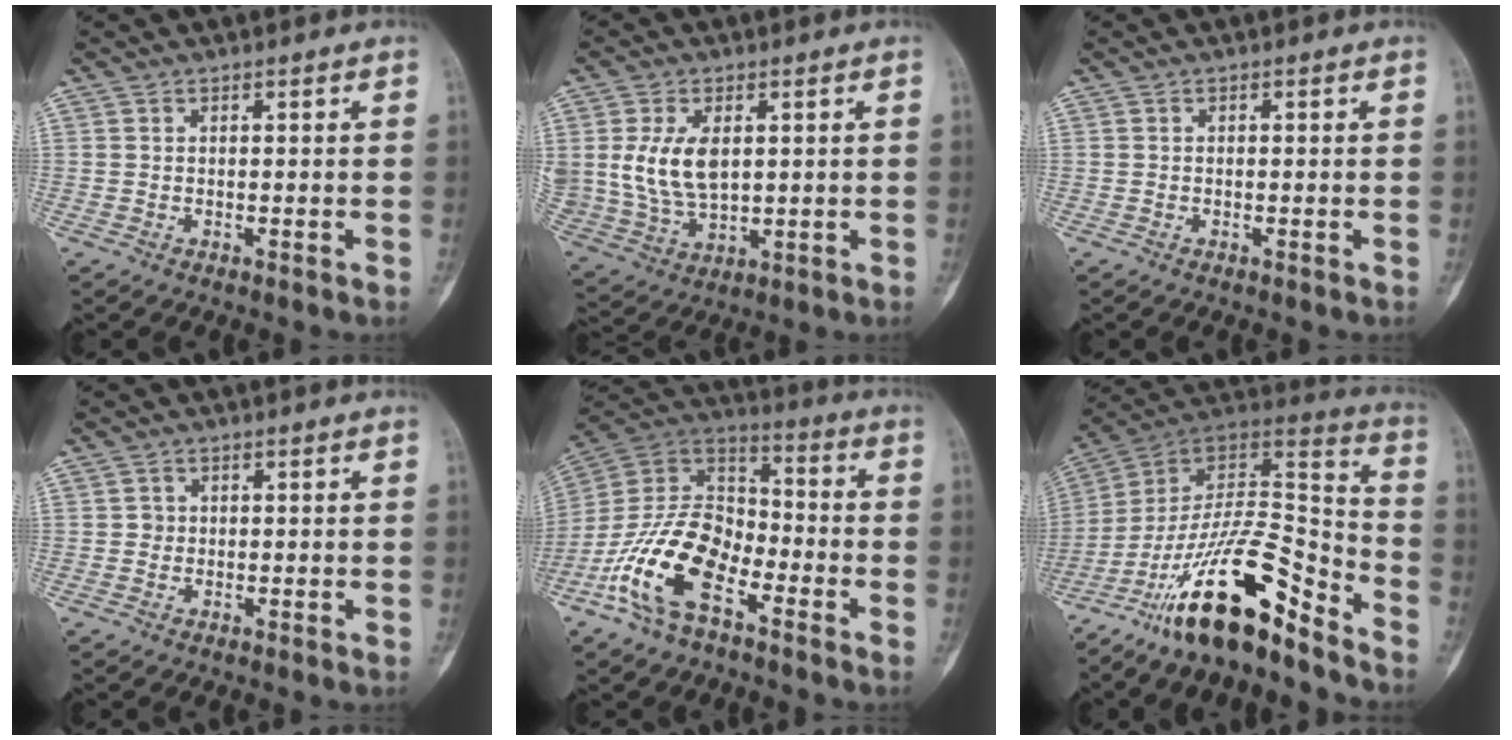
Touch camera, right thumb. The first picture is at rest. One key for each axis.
{"total": 10.9, "fx": 2.0, "fy": 6.6, "fz": 8.4, "tx": -0.162, "ty": -0.011, "tz": 0.054}
{"total": 0.0}
{"total": 1.1, "fx": 0.0, "fy": 1.1, "fz": 0.2, "tx": 0.003, "ty": 0.004, "tz": -0.002}
{"total": 18.2, "fx": -8.7, "fy": 9.6, "fz": 12.9, "tx": -0.238, "ty": 0.065, "tz": -0.174}
{"total": 22.2, "fx": -15.1, "fy": 6.4, "fz": 15.0, "tx": -0.260, "ty": 0.101, "tz": -0.261}